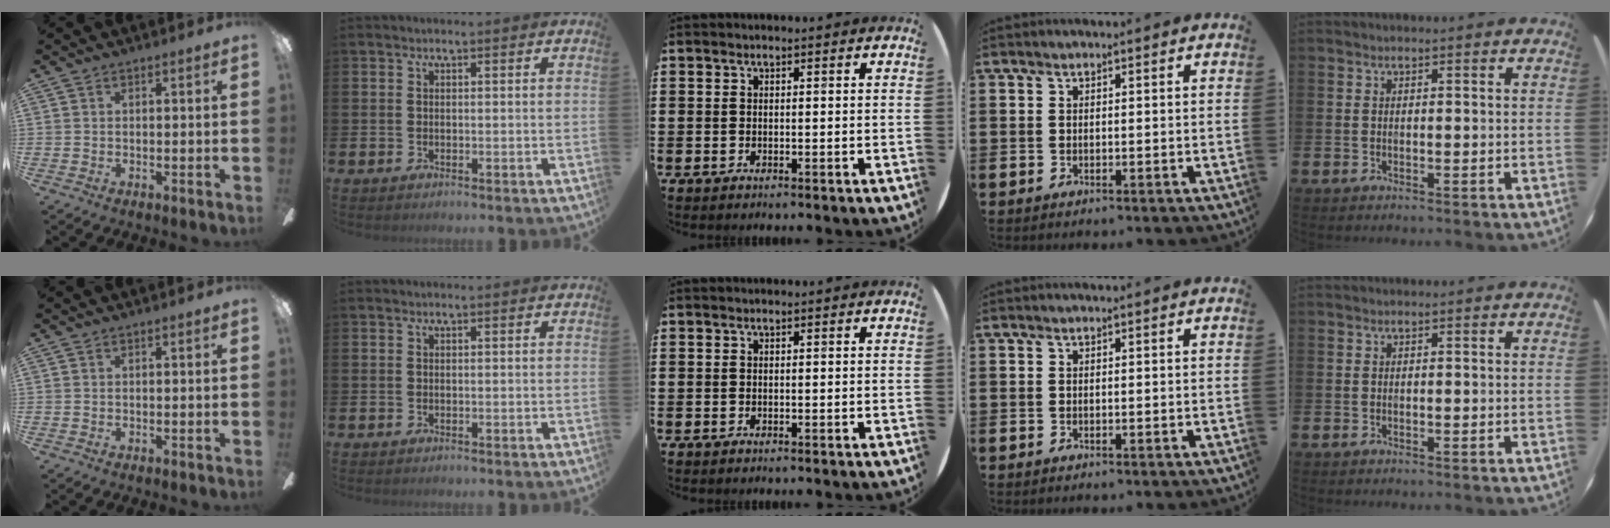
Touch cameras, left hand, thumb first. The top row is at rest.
{}